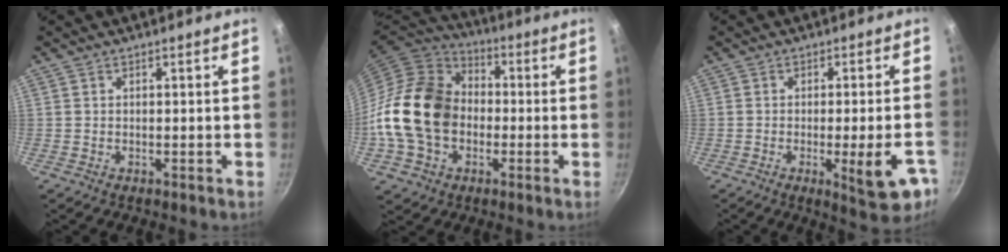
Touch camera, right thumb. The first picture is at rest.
{"total": 19.5, "force": [-2.3, 14.9, 12.4], "torque": [-0.210, 0.038, -0.049]}
{"total": 10.0, "force": [-3.6, 2.5, 8.9], "torque": [-0.094, 0.007, -0.043]}